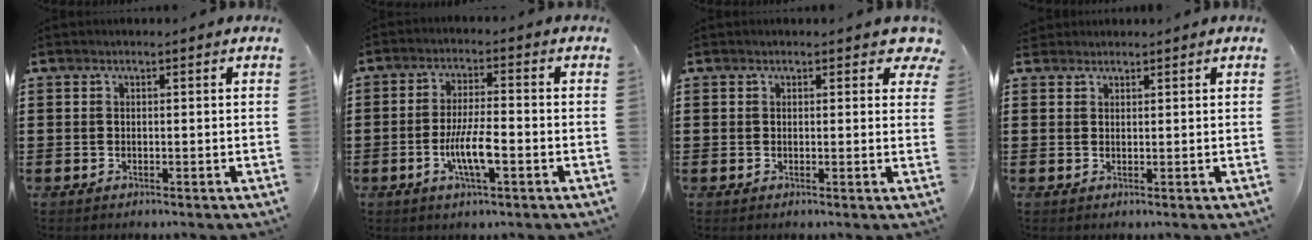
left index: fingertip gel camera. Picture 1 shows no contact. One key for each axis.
{"total": 6.4, "fx": -2.0, "fy": 1.5, "fz": 5.9, "tx": -0.111, "ty": 0.000, "tz": -0.037}
{"total": 1.7, "fx": 1.1, "fy": 1.0, "fz": 0.7, "tx": 0.003, "ty": -0.001, "tz": 0.014}
{"total": 1.4, "fx": 1.2, "fy": 0.8, "fz": -0.1, "tx": -0.004, "ty": 0.005, "tz": 0.023}